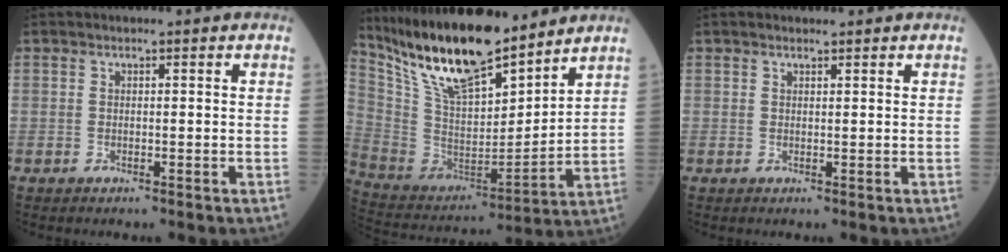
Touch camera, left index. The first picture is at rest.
{"total": 19.0, "force": [15.4, 4.3, 10.2], "torque": [-0.191, -0.001, 0.293]}
{"total": 0.9, "force": [0.8, 0.2, 0.2], "torque": [-0.012, 0.004, 0.014]}